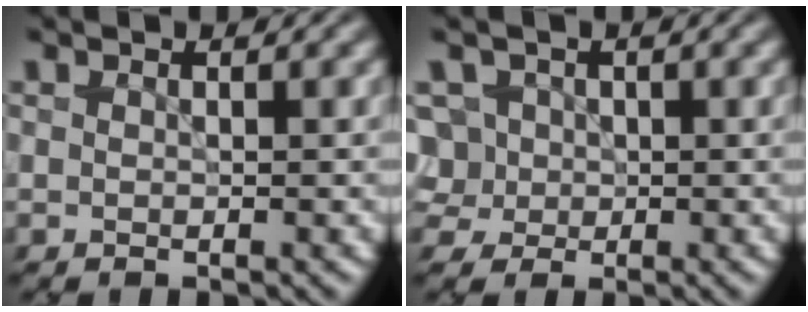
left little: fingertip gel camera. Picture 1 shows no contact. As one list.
[{"total": 4.2, "force": [0.0, 3.9, 1.5], "torque": [-0.021, 0.035, -0.012]}]